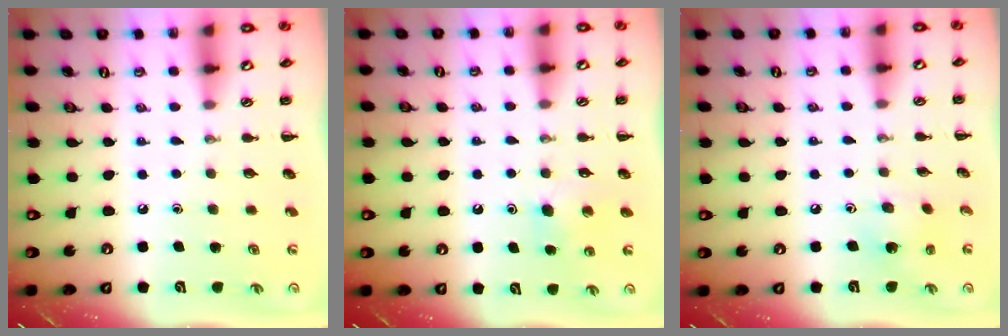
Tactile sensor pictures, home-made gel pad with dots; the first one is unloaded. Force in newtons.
{"total": 5.3, "press": 5.0, "slide": 1.7}
{"total": 3.5, "press": 3.5, "slide": 0.6}